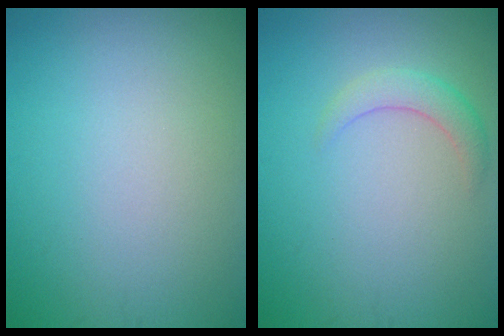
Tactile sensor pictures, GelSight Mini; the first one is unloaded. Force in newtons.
{"total": 2.0, "press": 2.0, "slide": 0.0}